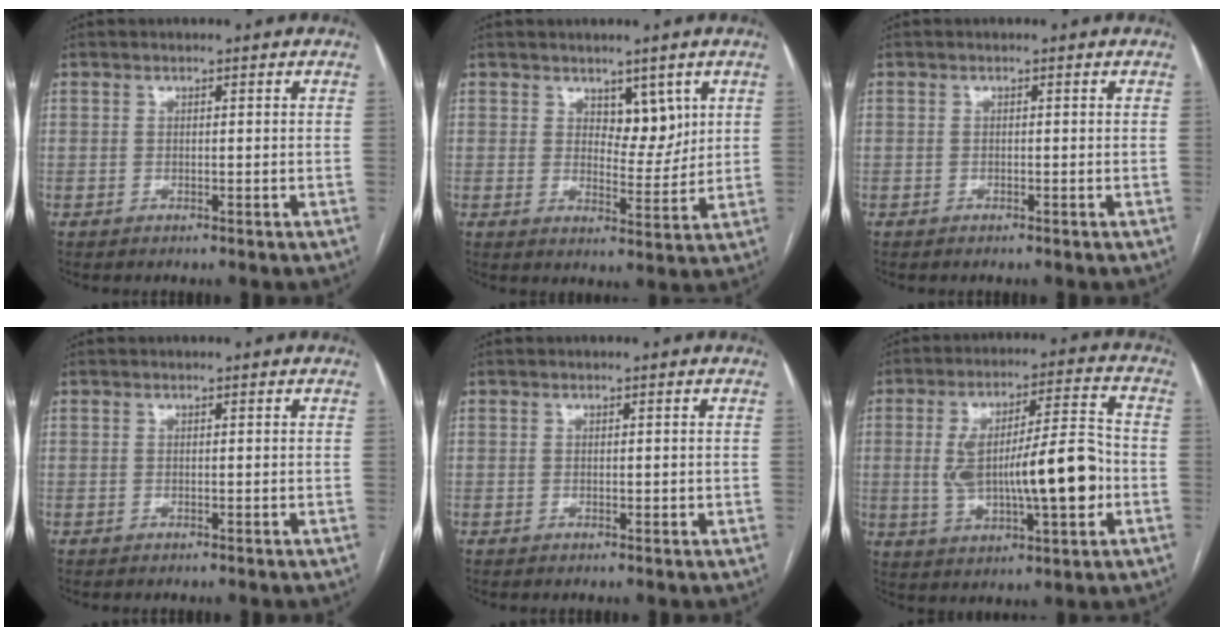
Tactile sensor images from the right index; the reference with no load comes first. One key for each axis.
{"total": 5.1, "fx": 2.6, "fy": 2.7, "fz": 3.4, "tx": -0.043, "ty": -0.005, "tz": 0.045}
{"total": 0.0}
{"total": 0.0}
{"total": 0.9, "fx": 0.0, "fy": 0.5, "fz": 0.7, "tx": -0.010, "ty": -0.001, "tz": 0.002}
{"total": 15.7, "fx": -1.6, "fy": 3.5, "fz": 15.2, "tx": -0.267, "ty": 0.019, "tz": -0.016}